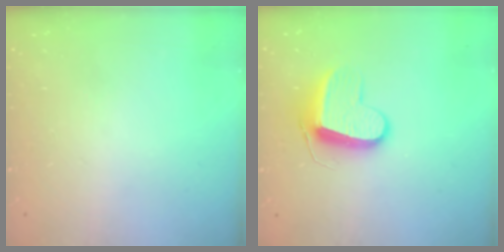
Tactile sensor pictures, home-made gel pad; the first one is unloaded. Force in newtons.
{"total": 9.4, "press": 9.4, "slide": 0.2}